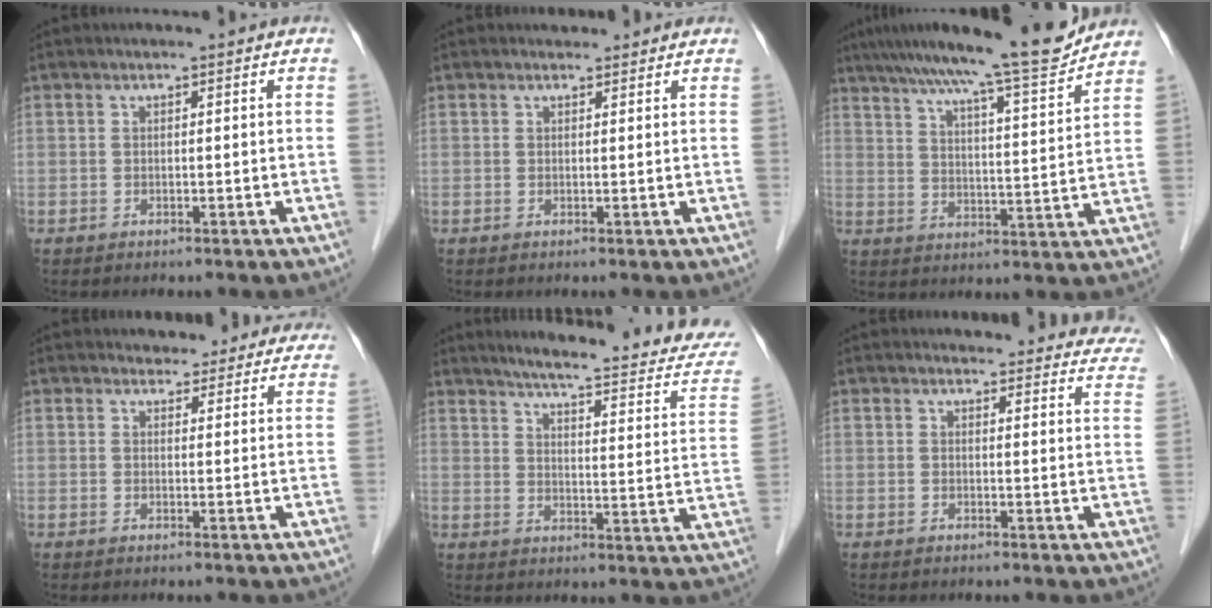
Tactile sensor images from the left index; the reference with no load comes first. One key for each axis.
{"total": 1.7, "fx": 1.5, "fy": 0.8, "fz": 0.1, "tx": -0.002, "ty": 0.007, "tz": 0.016}
{"total": 15.8, "fx": 13.7, "fy": 0.1, "fz": 7.9, "tx": -0.118, "ty": -0.003, "tz": 0.197}
{"total": 7.6, "fx": 6.9, "fy": 3.0, "fz": 0.7, "tx": 0.022, "ty": 0.005, "tz": 0.061}
{"total": 19.5, "fx": 17.8, "fy": 1.7, "fz": 7.9, "tx": -0.099, "ty": -0.063, "tz": 0.207}
{"total": 16.9, "fx": 16.1, "fy": 4.4, "fz": 2.7, "tx": 0.007, "ty": -0.050, "tz": 0.149}